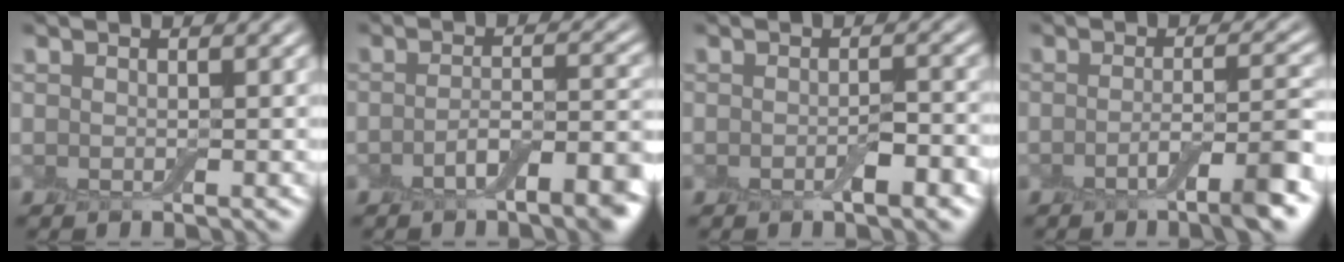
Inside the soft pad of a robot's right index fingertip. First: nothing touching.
{"total": 5.9, "force": [-3.5, 1.7, 4.4], "torque": [-0.061, 0.002, -0.052]}
{"total": 2.1, "force": [-1.1, 0.6, 1.7], "torque": [-0.026, -0.004, -0.014]}
{"total": 4.5, "force": [-2.3, 0.6, 3.8], "torque": [-0.056, 0.003, -0.039]}